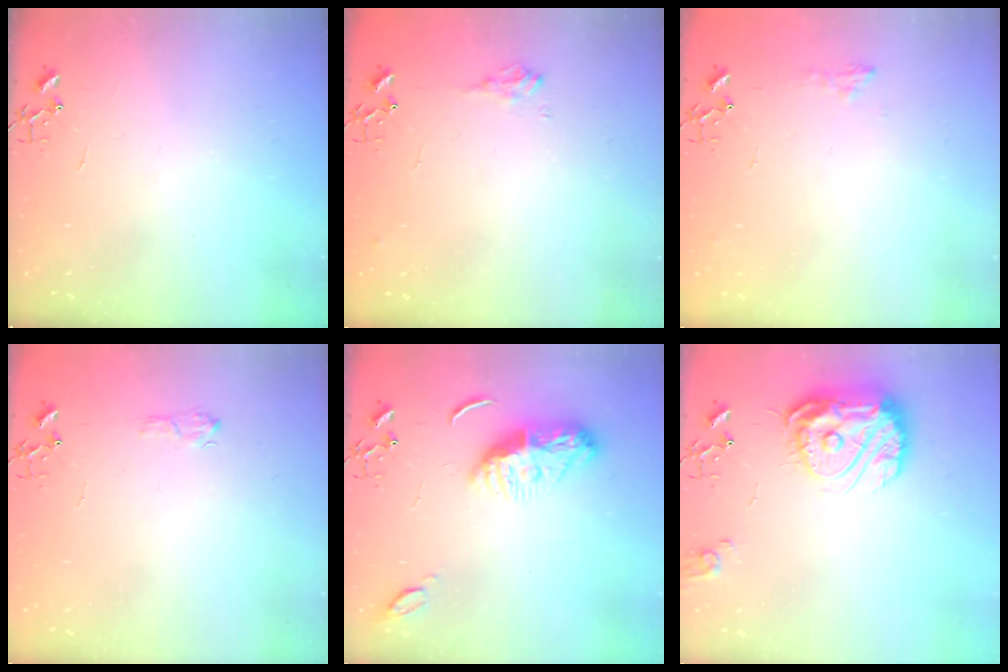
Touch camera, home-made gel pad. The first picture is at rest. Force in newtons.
{"total": 8.5, "press": 8.4, "slide": 0.8}
{"total": 6.4, "press": 6.4, "slide": 0.6}
{"total": 5.5, "press": 5.5, "slide": 0.8}
{"total": 10.4, "press": 10.4, "slide": 0.1}
{"total": 17.3, "press": 17.2, "slide": 1.9}